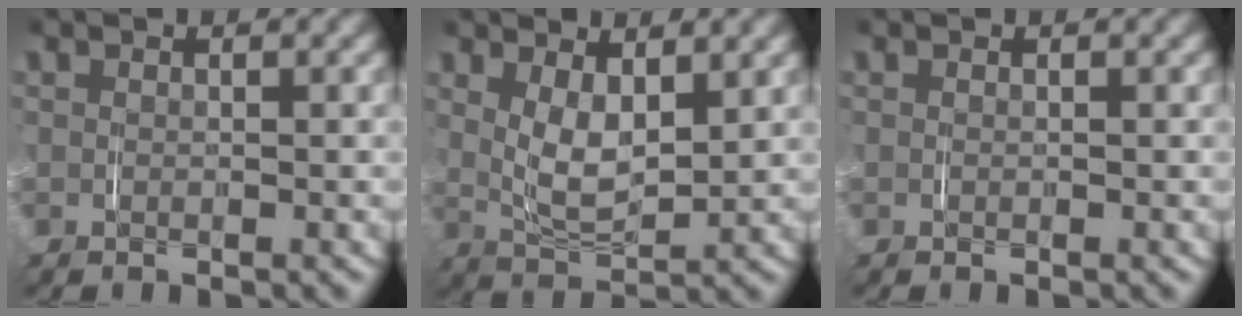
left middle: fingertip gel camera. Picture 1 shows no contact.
{"total": 5.0, "force": [1.1, 2.8, 3.9], "torque": [-0.082, -0.020, 0.022]}
{"total": 0.0}